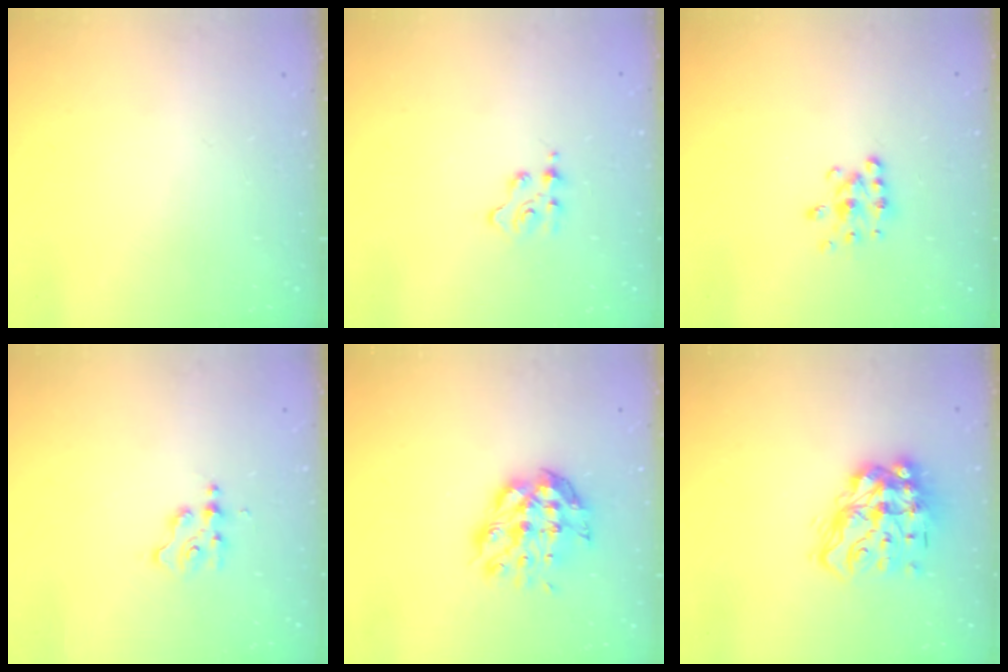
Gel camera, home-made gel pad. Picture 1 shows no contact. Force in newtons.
{"total": 2.4, "press": 2.4, "slide": 0.4}
{"total": 6.7, "press": 6.6, "slide": 0.7}
{"total": 3.1, "press": 3.1, "slide": 0.4}
{"total": 11.1, "press": 11.0, "slide": 0.9}
{"total": 15.2, "press": 15.2, "slide": 0.9}